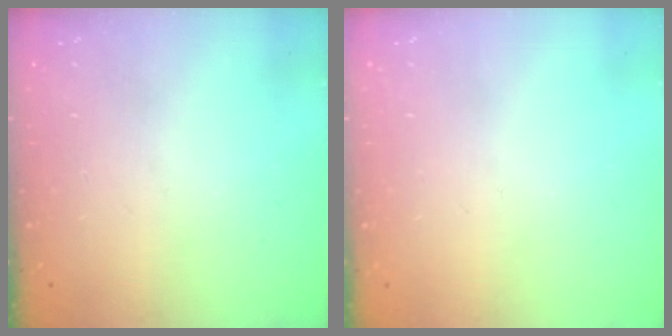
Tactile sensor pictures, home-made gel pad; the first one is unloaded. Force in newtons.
{"total": 0.0}